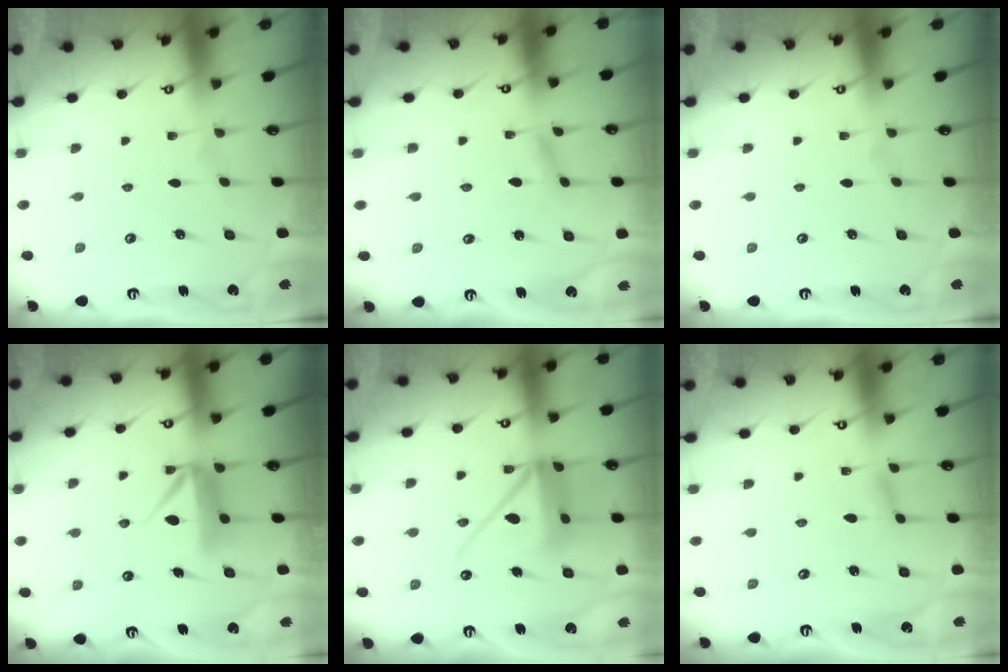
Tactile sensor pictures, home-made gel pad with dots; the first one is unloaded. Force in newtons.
{"total": 2.1, "press": 2.1, "slide": 0.1}
{"total": 0.0}
{"total": 10.1, "press": 10.1, "slide": 0.6}
{"total": 14.0, "press": 13.9, "slide": 1.9}
{"total": 4.4, "press": 4.4, "slide": 0.5}